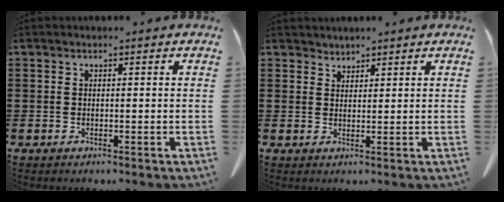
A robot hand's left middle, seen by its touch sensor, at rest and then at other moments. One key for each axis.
{"total": 1.7, "fx": 1.6, "fy": 0.4, "fz": -0.2, "tx": 0.000, "ty": 0.001, "tz": 0.033}